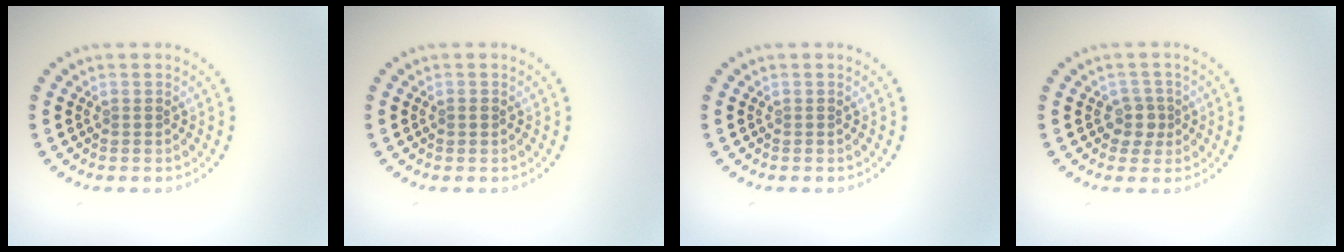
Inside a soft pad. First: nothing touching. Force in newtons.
{"total": 0.7, "press": 0.7, "slide": 0.2}
{"total": 0.0}
{"total": 1.9, "press": 1.5, "slide": 1.2}